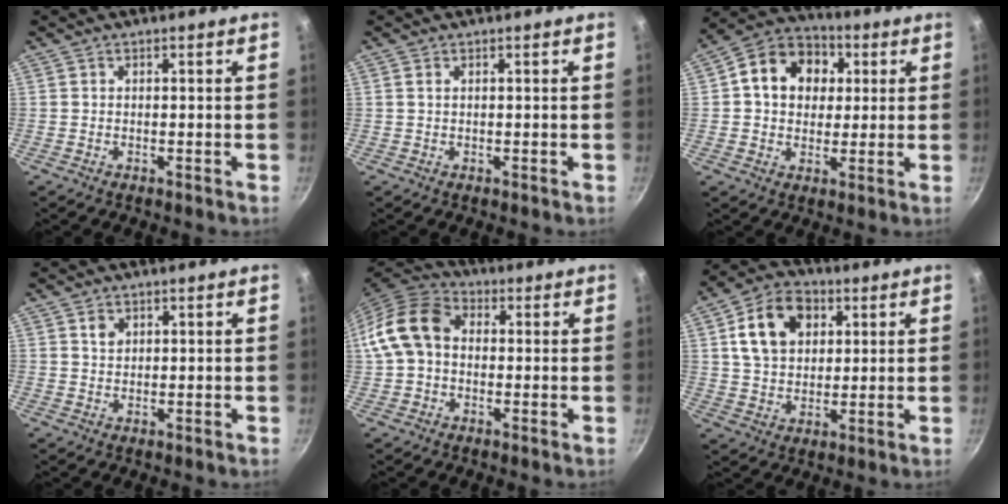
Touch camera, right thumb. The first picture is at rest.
{"total": 0.7, "force": [0.3, 0.3, 0.5], "torque": [-0.010, 0.001, 0.006]}
{"total": 13.8, "force": [3.1, 11.0, 7.7], "torque": [-0.102, 0.016, 0.033]}
{"total": 2.0, "force": [0.9, 1.5, 1.0], "torque": [-0.009, -0.001, 0.014]}
{"total": 11.7, "force": [0.6, 8.8, 7.7], "torque": [-0.122, 0.031, -0.007]}
{"total": 13.3, "force": [4.1, 9.6, 8.1], "torque": [-0.120, 0.003, 0.063]}